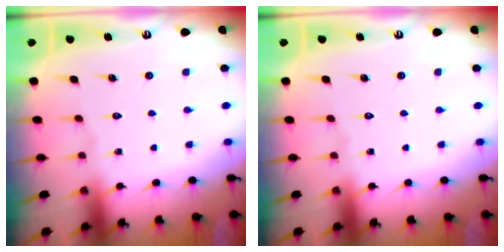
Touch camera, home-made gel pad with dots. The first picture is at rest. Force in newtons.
{"total": 0.0}